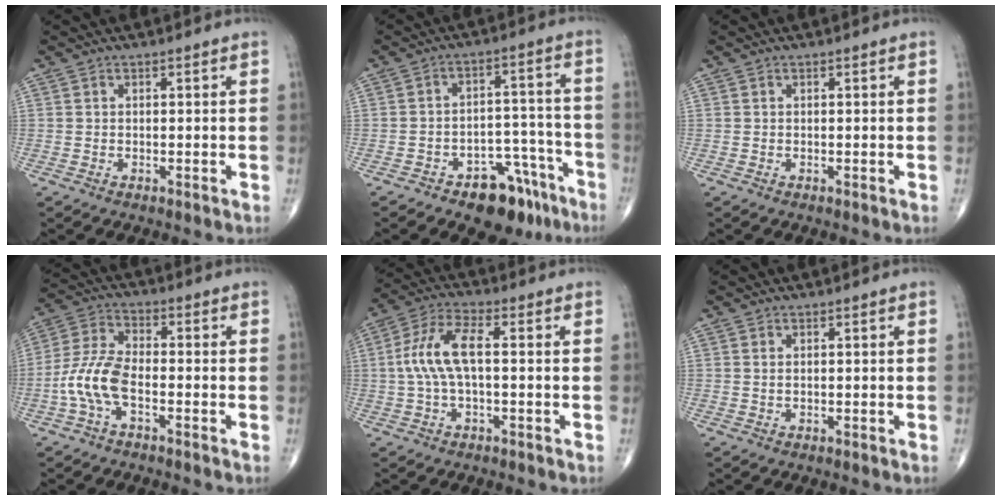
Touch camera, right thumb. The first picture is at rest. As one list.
[{"total": 11.7, "force": [-7.8, 6.3, 6.1], "torque": [-0.046, 0.074, -0.110]}, {"total": 0.0}, {"total": 8.8, "force": [-2.9, 4.0, 7.2], "torque": [-0.166, 0.028, -0.062]}, {"total": 9.2, "force": [0.2, 3.5, 8.5], "torque": [-0.195, 0.028, 0.002]}, {"total": 0.5, "force": [0.3, 0.1, 0.4], "torque": [-0.010, 0.001, 0.006]}]